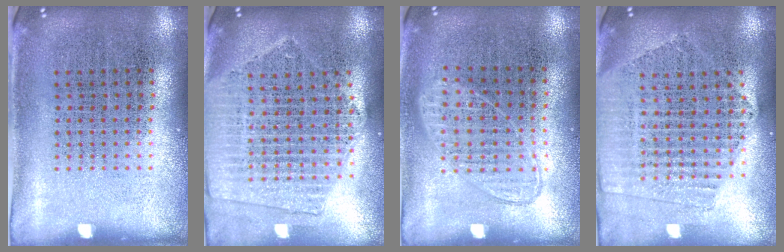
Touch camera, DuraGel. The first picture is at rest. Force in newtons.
{"total": 2.1, "press": 1.9, "slide": 0.8}
{"total": 1.0, "press": 0.9, "slide": 0.4}
{"total": 2.1, "press": 1.9, "slide": 0.9}